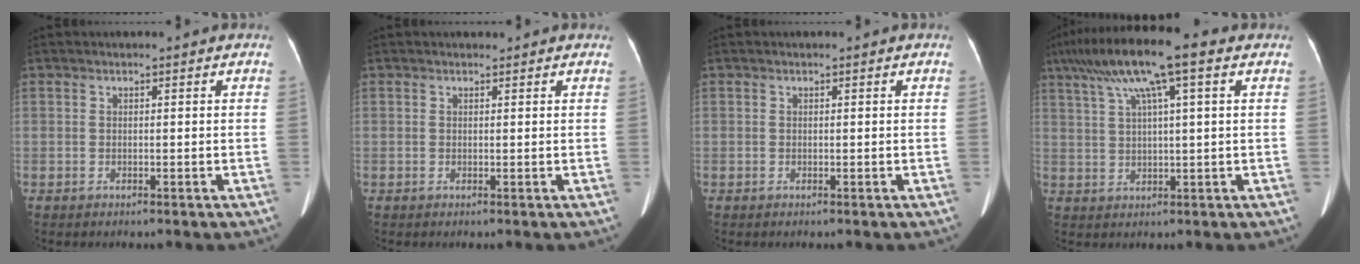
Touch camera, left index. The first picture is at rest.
{"total": 0.6, "force": [0.6, 0.3, 0.1], "torque": [-0.008, 0.002, 0.009]}
{"total": 0.0}
{"total": 11.6, "force": [6.0, 0.9, 9.9], "torque": [-0.184, 0.037, 0.100]}